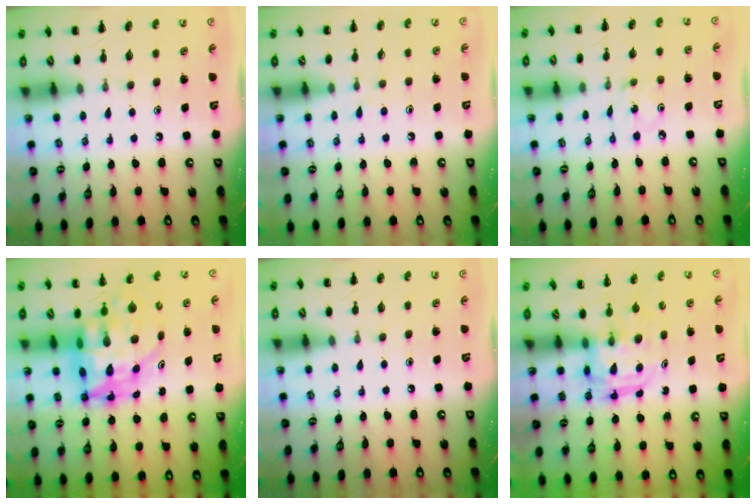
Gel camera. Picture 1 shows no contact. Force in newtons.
{"total": 3.6, "press": 3.3, "slide": 1.4}
{"total": 1.0, "press": 1.0, "slide": 0.3}
{"total": 12.5, "press": 12.0, "slide": 3.4}
{"total": 0.0}
{"total": 3.0, "press": 3.0, "slide": 0.2}